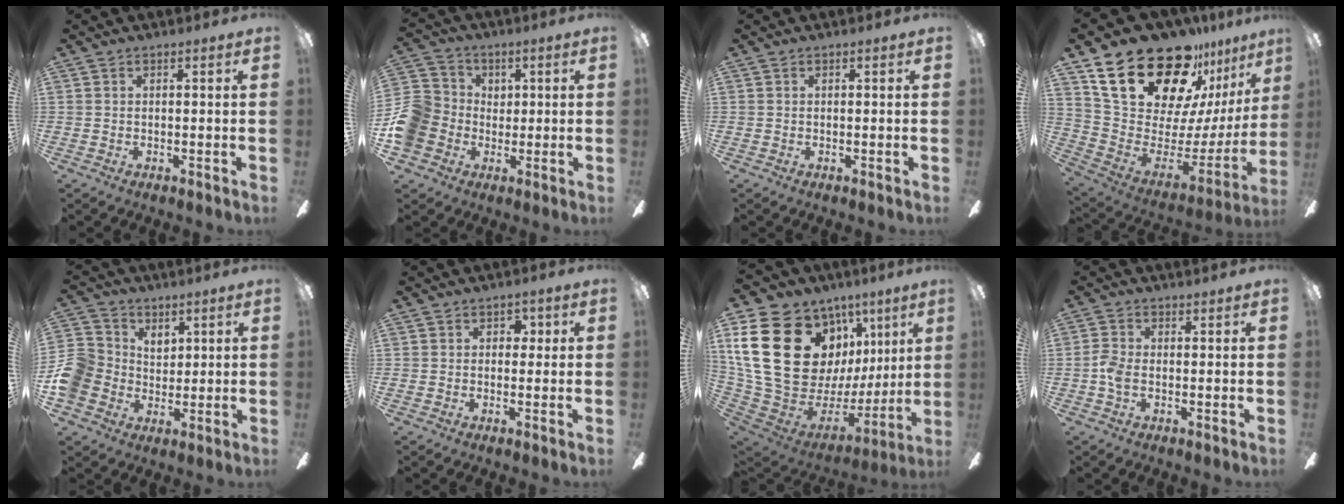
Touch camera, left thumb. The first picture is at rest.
{"total": 11.5, "force": [-1.7, 10.6, 4.0], "torque": [-0.104, 0.025, -0.028]}
{"total": 0.0}
{"total": 29.3, "force": [19.9, 13.8, 16.4], "torque": [-0.280, -0.137, 0.377]}
{"total": 9.0, "force": [1.1, 8.5, 3.0], "torque": [-0.102, 0.002, 0.020]}
{"total": 2.5, "force": [0.1, 2.2, 1.2], "torque": [-0.010, 0.005, -0.004]}
{"total": 28.1, "force": [9.1, 19.2, 18.3], "torque": [-0.388, -0.052, 0.207]}
{"total": 3.6, "force": [-0.5, 1.9, 3.0], "torque": [-0.062, 0.005, -0.010]}